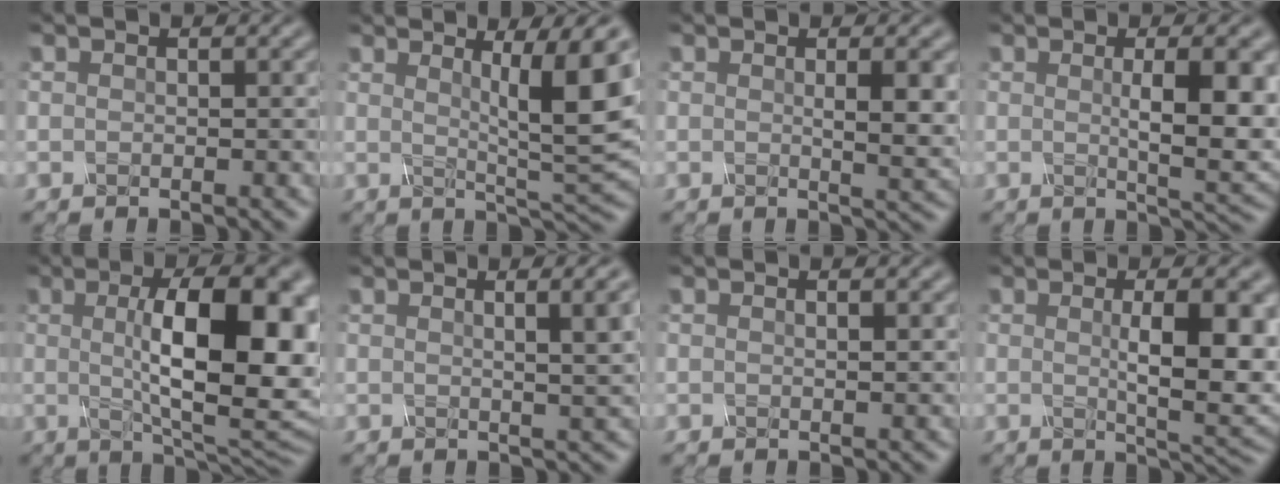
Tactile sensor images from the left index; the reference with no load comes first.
{"total": 8.6, "force": [2.4, 1.4, 8.2], "torque": [-0.106, -0.002, 0.039]}
{"total": 3.6, "force": [0.5, 0.8, 3.5], "torque": [-0.045, -0.003, 0.009]}
{"total": 6.9, "force": [0.6, 1.6, 6.7], "torque": [-0.090, -0.003, 0.013]}
{"total": 13.5, "force": [1.3, 4.2, 12.8], "torque": [-0.164, 0.005, 0.019]}
{"total": 7.1, "force": [2.4, 2.7, 6.1], "torque": [-0.033, 0.032, 0.012]}
{"total": 1.3, "force": [0.6, 0.4, 1.0], "torque": [-0.009, 0.002, 0.002]}
{"total": 8.0, "force": [0.7, 2.0, 7.7], "torque": [-0.104, -0.003, 0.016]}